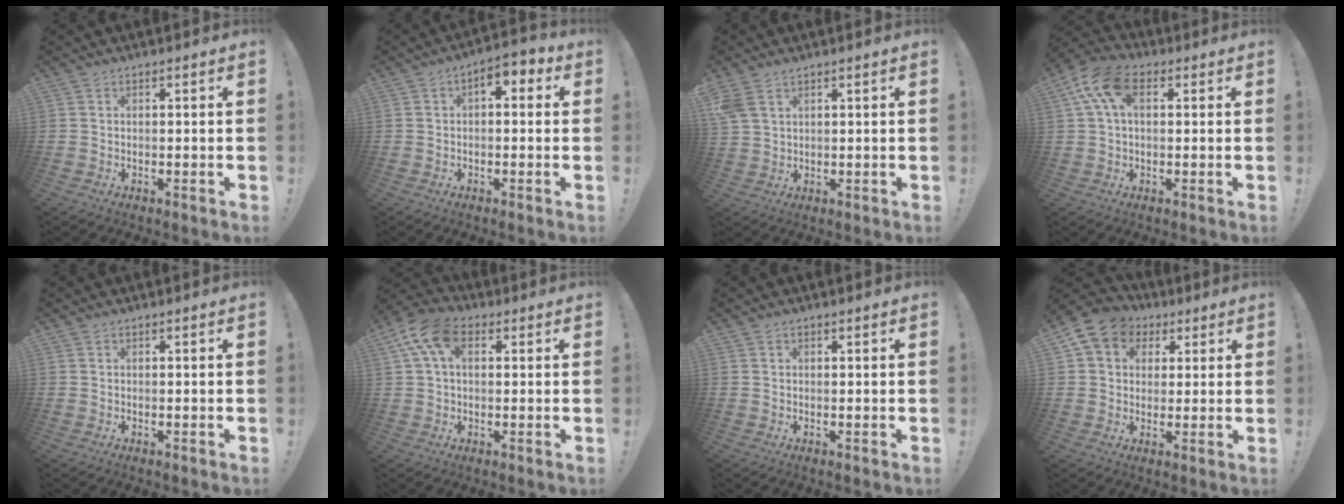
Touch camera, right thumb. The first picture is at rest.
{"total": 4.1, "force": [0.4, 2.5, 3.2], "torque": [-0.038, -0.003, 0.004]}
{"total": 4.6, "force": [3.1, 2.2, 2.5], "torque": [-0.045, -0.010, 0.063]}
{"total": 11.9, "force": [3.7, 6.9, 9.0], "torque": [-0.180, 0.001, 0.070]}
{"total": 0.0}
{"total": 12.0, "force": [4.0, 7.3, 8.6], "torque": [-0.167, 0.000, 0.074]}
{"total": 0.0}
{"total": 9.0, "force": [2.8, 7.8, 3.4], "torque": [-0.047, -0.004, 0.059]}